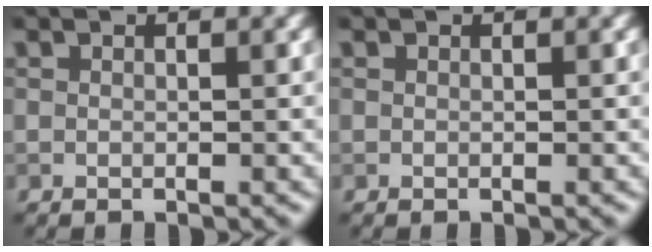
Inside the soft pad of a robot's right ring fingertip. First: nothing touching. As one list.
[{"total": 0.0}]